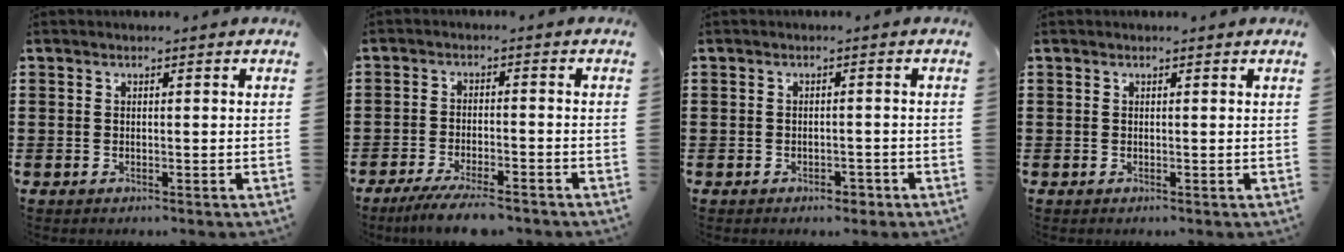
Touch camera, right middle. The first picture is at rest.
{"total": 5.4, "force": [-4.6, 0.5, 2.7], "torque": [-0.054, -0.011, -0.086]}
{"total": 1.6, "force": [-1.4, 0.7, 0.3], "torque": [-0.009, -0.003, -0.030]}
{"total": 0.0}